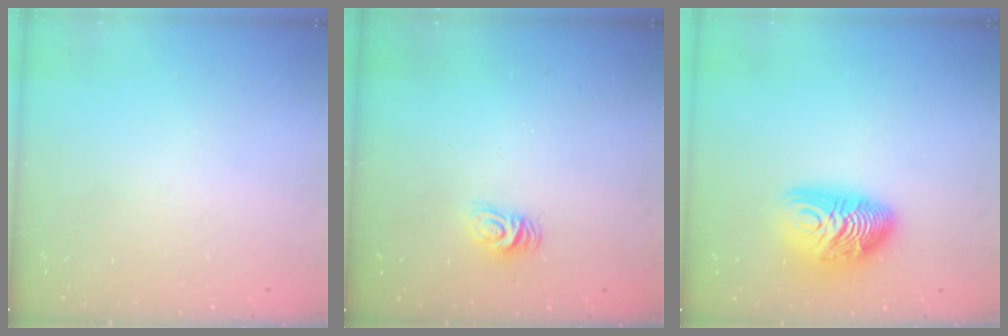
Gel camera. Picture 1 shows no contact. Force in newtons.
{"total": 4.4, "press": 4.4, "slide": 0.2}
{"total": 12.5, "press": 12.5, "slide": 0.9}